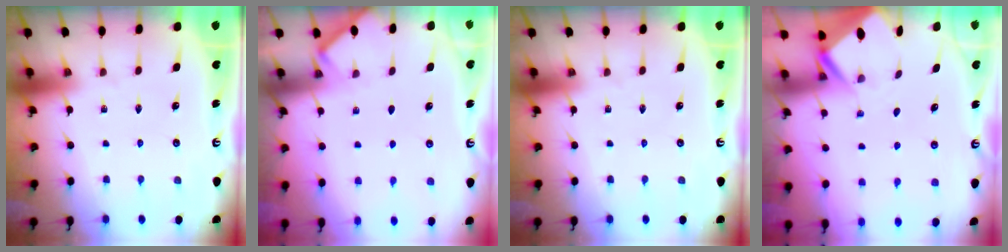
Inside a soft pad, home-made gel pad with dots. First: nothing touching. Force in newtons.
{"total": 3.0, "press": 3.0, "slide": 0.4}
{"total": 0.0}
{"total": 2.4, "press": 2.4, "slide": 0.1}